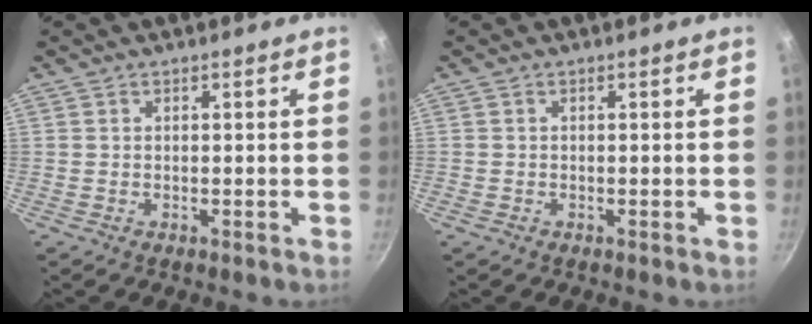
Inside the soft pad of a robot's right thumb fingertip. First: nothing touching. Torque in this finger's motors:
{"motor_torque": [1.63, 1.56, 0.35, -0.25, 0.07]}